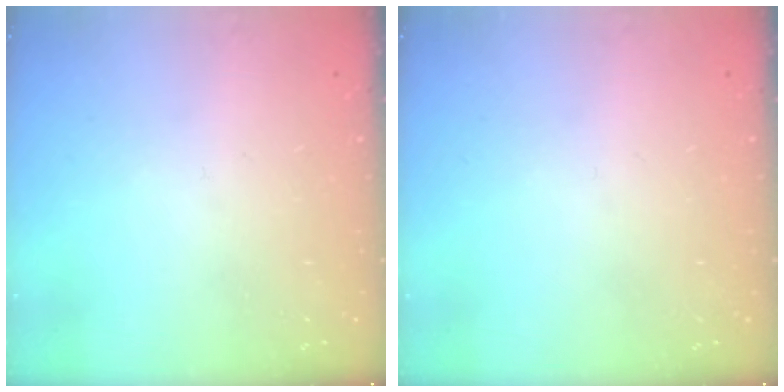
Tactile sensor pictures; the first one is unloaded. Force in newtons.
{"total": 0.0}